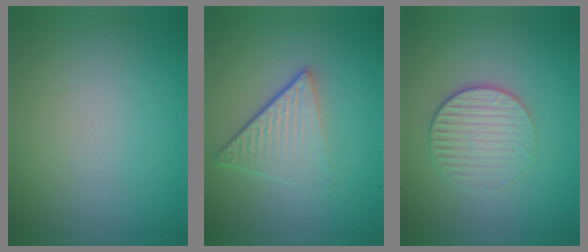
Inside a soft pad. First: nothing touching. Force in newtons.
{"total": 4.7, "press": 2.9, "slide": 3.7}
{"total": 3.1, "press": 2.7, "slide": 1.4}